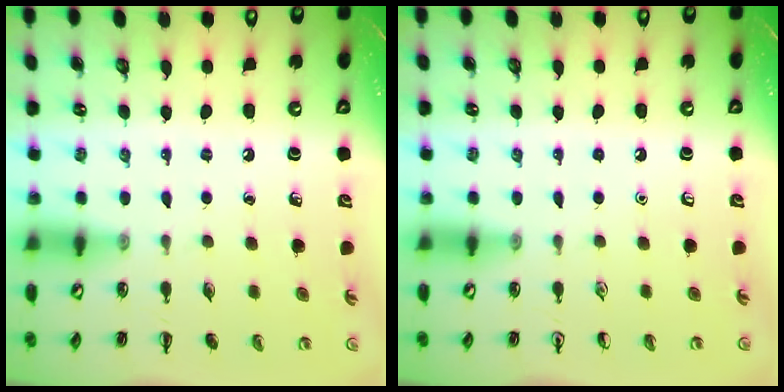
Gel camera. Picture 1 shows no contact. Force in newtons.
{"total": 0.0}